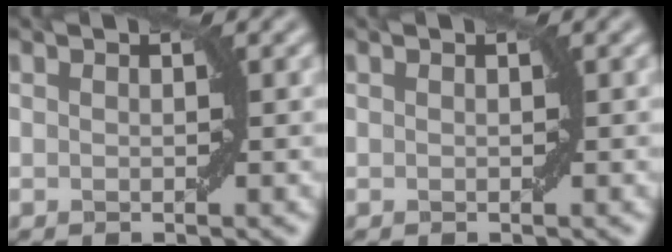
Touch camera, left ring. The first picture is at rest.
{"total": 0.0}